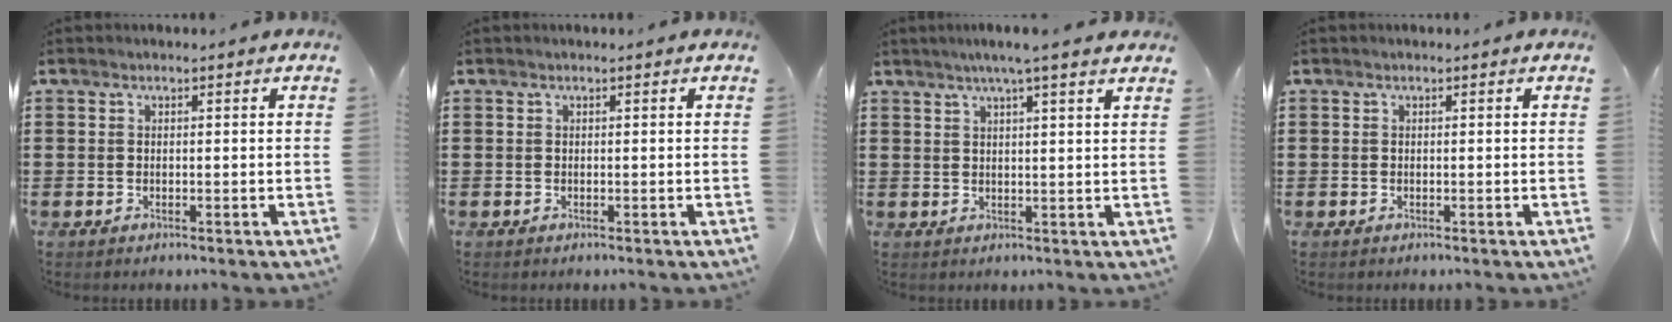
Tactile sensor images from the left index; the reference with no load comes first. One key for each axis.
{"total": 0.0}
{"total": 3.7, "fx": 2.8, "fy": -0.5, "fz": 2.3, "tx": -0.052, "ty": -0.002, "tz": 0.049}
{"total": 0.0}